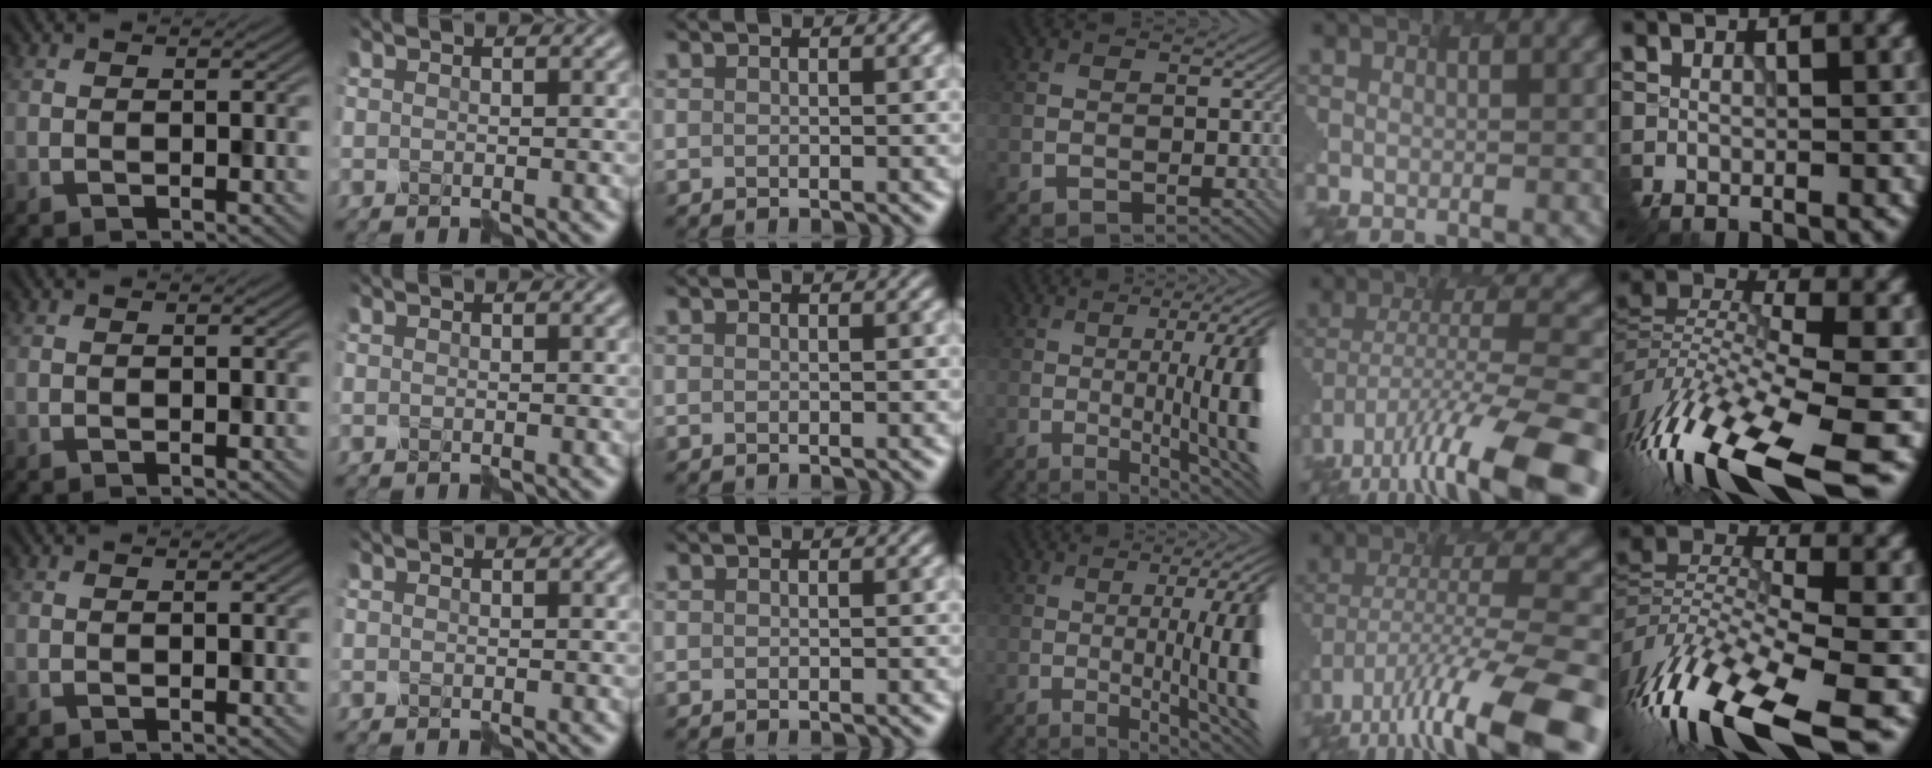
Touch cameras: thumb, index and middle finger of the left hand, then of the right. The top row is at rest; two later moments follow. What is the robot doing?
{"motion": "shake", "object": "plastic piggy bank"}